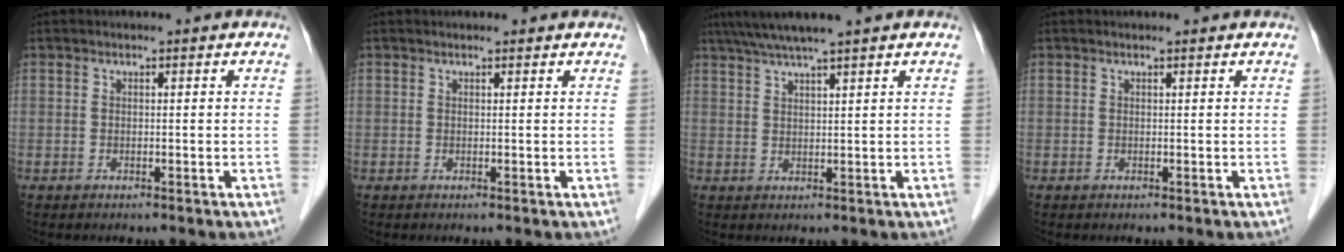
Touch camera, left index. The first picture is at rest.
{"total": 2.0, "force": [1.9, 0.6, 0.4], "torque": [-0.013, 0.014, 0.016]}
{"total": 6.5, "force": [5.2, -1.1, 3.6], "torque": [-0.062, 0.026, 0.089]}
{"total": 1.0, "force": [1.0, 0.2, 0.1], "torque": [-0.011, 0.010, 0.011]}